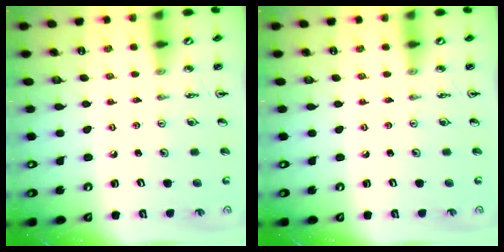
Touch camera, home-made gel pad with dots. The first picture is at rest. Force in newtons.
{"total": 0.0}